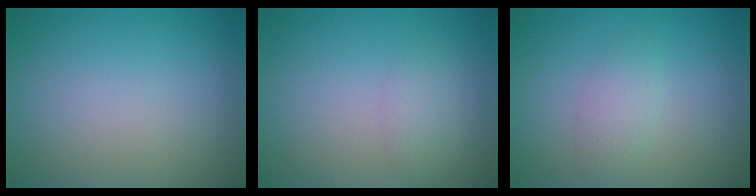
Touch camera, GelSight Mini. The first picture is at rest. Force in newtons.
{"total": 1.5, "press": 1.5, "slide": 0.1}
{"total": 2.3, "press": 2.3, "slide": 0.0}